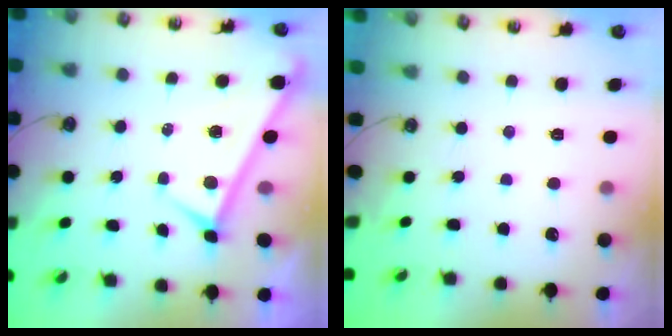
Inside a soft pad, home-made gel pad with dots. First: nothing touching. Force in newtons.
{"total": 0.0}